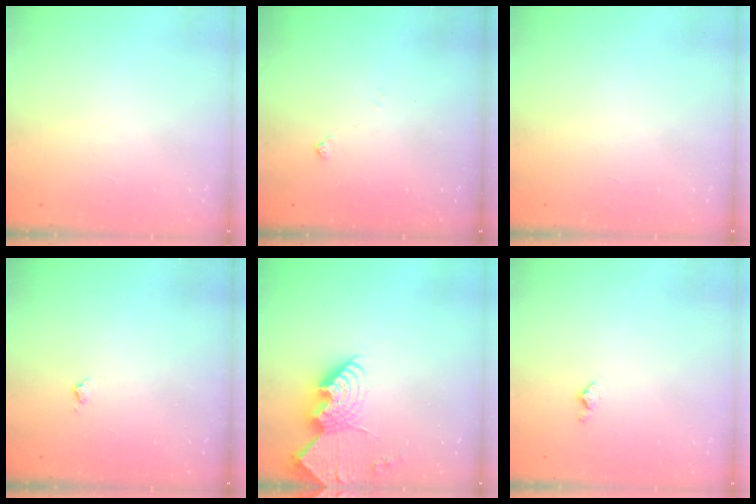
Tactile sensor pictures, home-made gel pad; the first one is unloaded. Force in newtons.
{"total": 2.5, "press": 2.4, "slide": 0.4}
{"total": 0.0}
{"total": 3.4, "press": 3.4, "slide": 0.6}
{"total": 14.9, "press": 14.9, "slide": 1.2}
{"total": 4.6, "press": 4.6, "slide": 0.7}